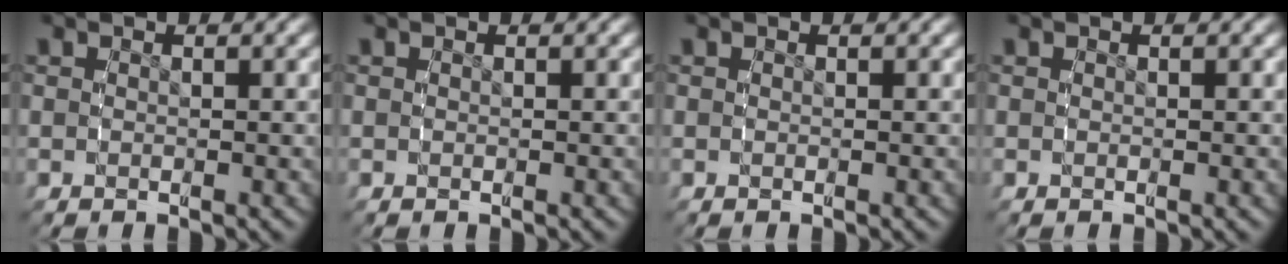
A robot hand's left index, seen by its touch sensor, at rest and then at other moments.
{"total": 0.0}
{"total": 0.0}
{"total": 0.0}